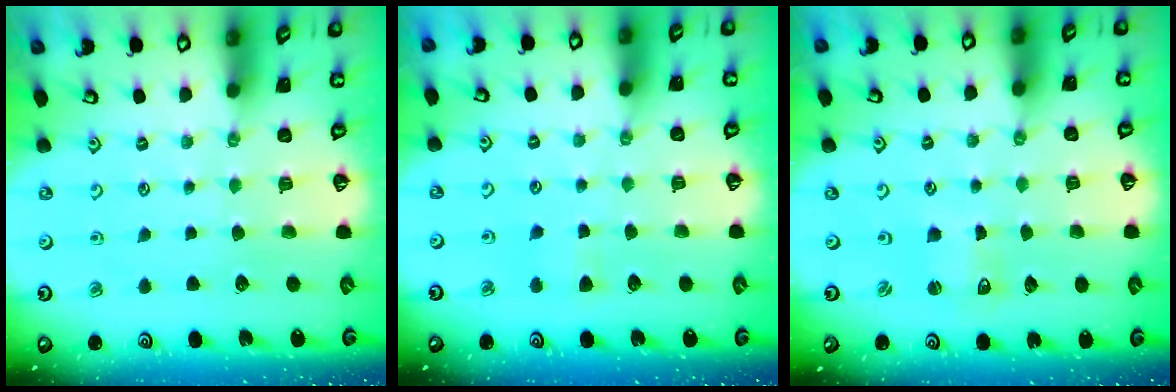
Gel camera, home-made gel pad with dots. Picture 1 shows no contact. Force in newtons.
{"total": 4.2, "press": 4.2, "slide": 0.7}
{"total": 1.0, "press": 1.0, "slide": 0.2}